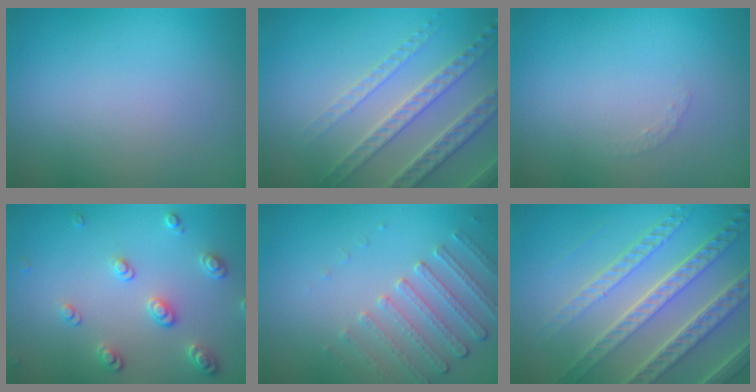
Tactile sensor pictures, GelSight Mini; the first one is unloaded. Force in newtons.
{"total": 3.8, "press": 3.6, "slide": 1.0}
{"total": 0.7, "press": 0.7, "slide": 0.1}
{"total": 2.7, "press": 2.6, "slide": 0.4}
{"total": 2.2, "press": 1.8, "slide": 1.2}
{"total": 7.5, "press": 5.3, "slide": 5.3}